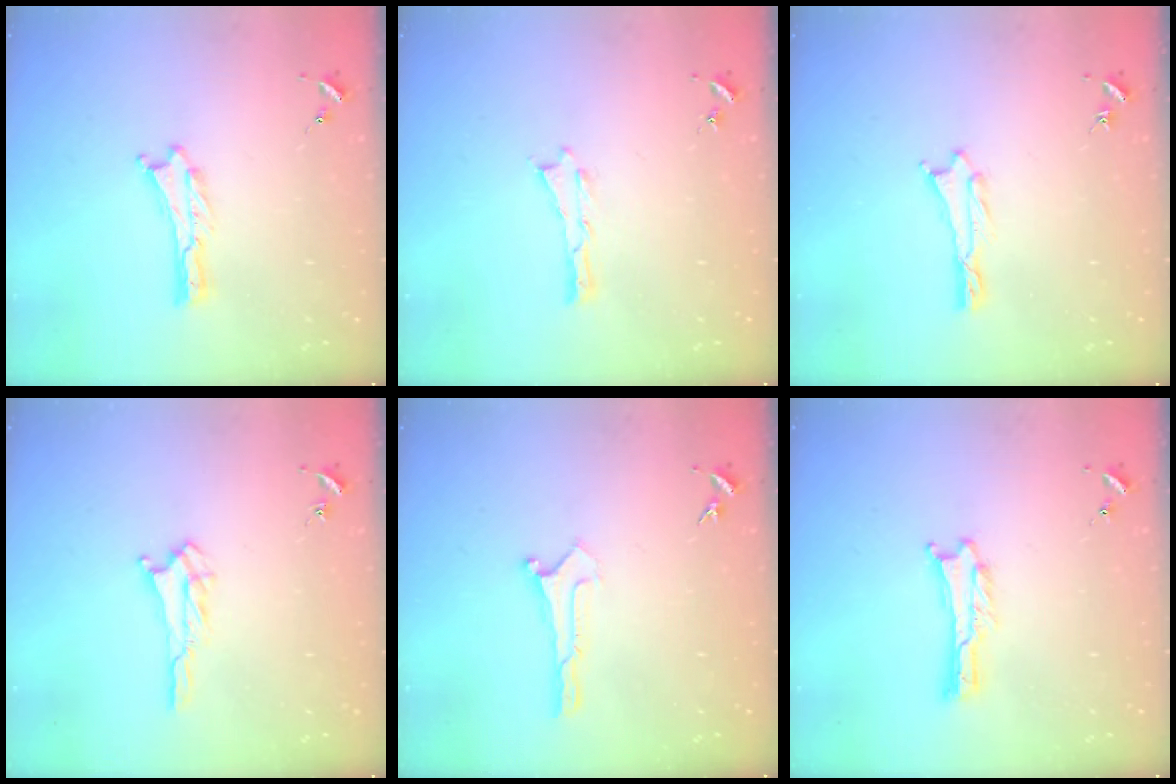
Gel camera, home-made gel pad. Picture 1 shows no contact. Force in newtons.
{"total": 0.0}
{"total": 0.7, "press": 0.7, "slide": 0.1}
{"total": 1.7, "press": 1.7, "slide": 0.2}
{"total": 0.0}
{"total": 0.0}